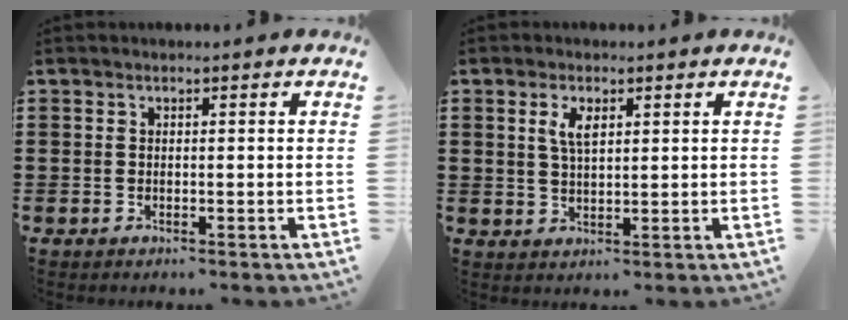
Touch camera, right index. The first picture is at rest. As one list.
[{"total": 3.5, "force": [1.4, 1.5, 2.9], "torque": [-0.062, 0.007, 0.023]}]